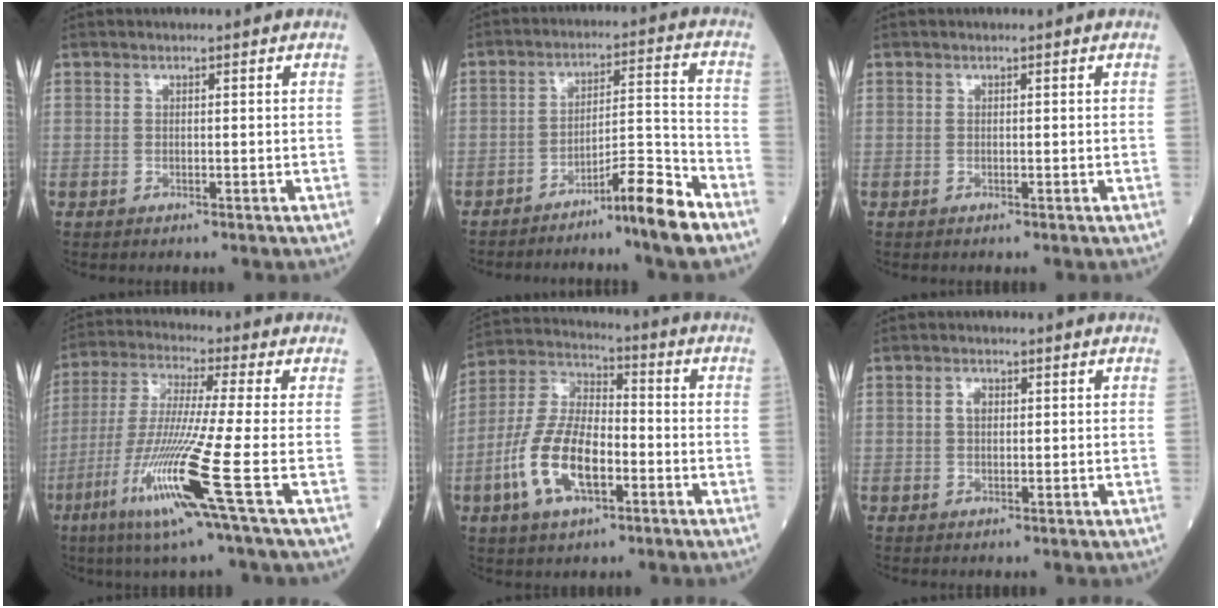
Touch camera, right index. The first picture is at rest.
{"total": 8.4, "force": [-6.3, -0.6, 5.4], "torque": [-0.076, 0.010, -0.107]}
{"total": 0.0}
{"total": 14.4, "force": [-5.8, -1.8, 13.1], "torque": [-0.272, -0.033, -0.116]}
{"total": 13.3, "force": [-4.2, 5.7, 11.2], "torque": [-0.244, 0.010, -0.082]}
{"total": 1.8, "force": [0.5, 1.1, 1.3], "torque": [-0.024, 0.004, 0.007]}